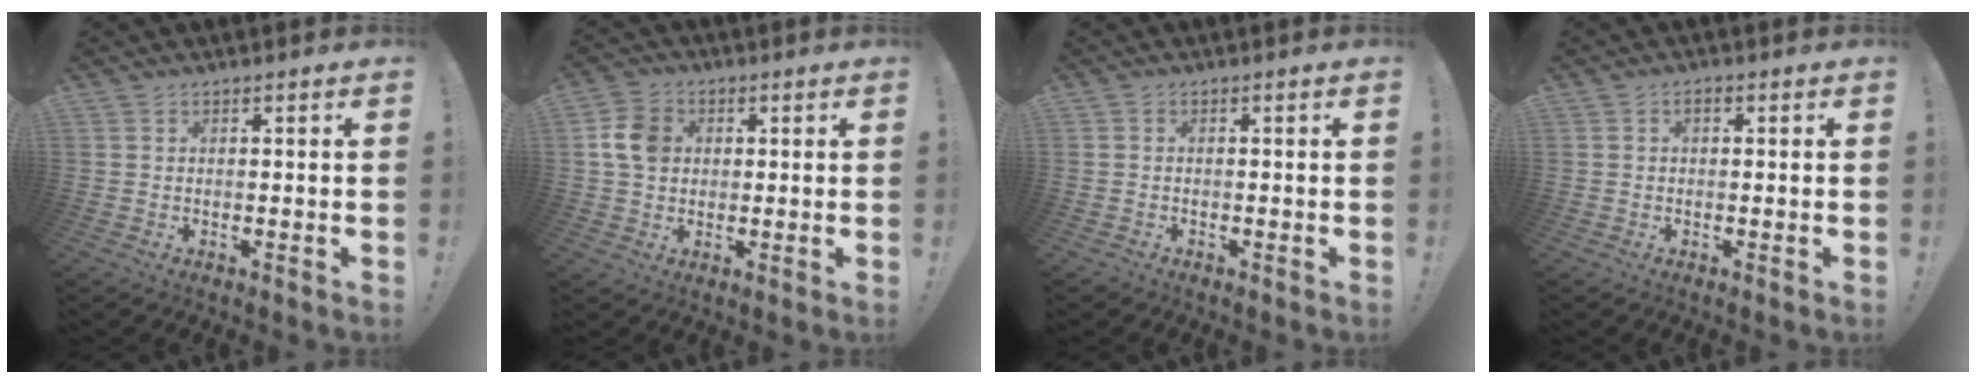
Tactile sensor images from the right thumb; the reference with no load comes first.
{"total": 8.3, "force": [1.3, 6.9, 4.4], "torque": [-0.070, 0.011, 0.028]}
{"total": 0.6, "force": [-0.4, 0.4, 0.0], "torque": [-0.004, 0.004, -0.006]}
{"total": 1.1, "force": [-0.1, 0.7, 0.9], "torque": [-0.017, 0.004, -0.003]}